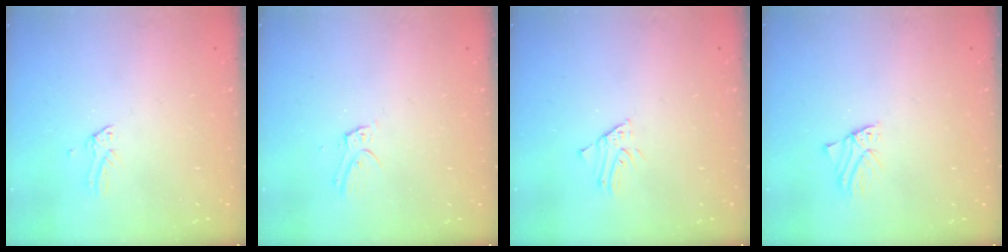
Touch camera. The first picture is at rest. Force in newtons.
{"total": 5.1, "press": 5.1, "slide": 0.4}
{"total": 1.6, "press": 1.6, "slide": 0.1}
{"total": 1.2, "press": 1.2, "slide": 0.1}